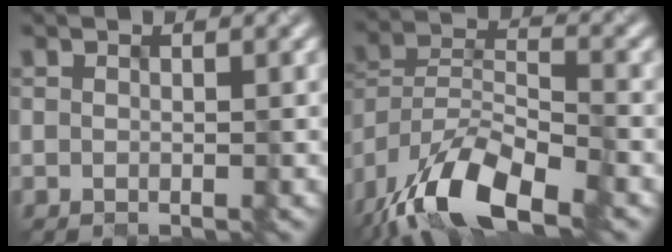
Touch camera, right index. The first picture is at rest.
{"total": 11.8, "force": [-8.8, 4.0, 6.9], "torque": [-0.122, -0.002, -0.164]}